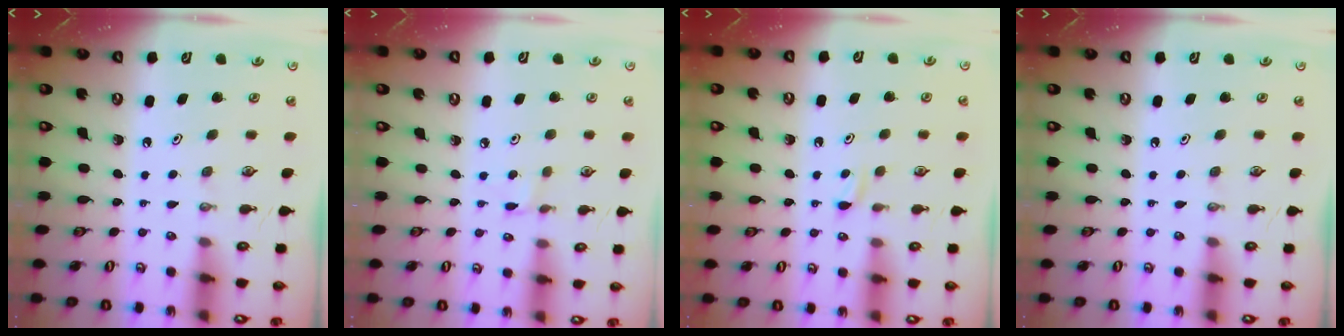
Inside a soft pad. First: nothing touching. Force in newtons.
{"total": 1.5, "press": 1.5, "slide": 0.2}
{"total": 3.3, "press": 3.3, "slide": 0.5}
{"total": 0.0}